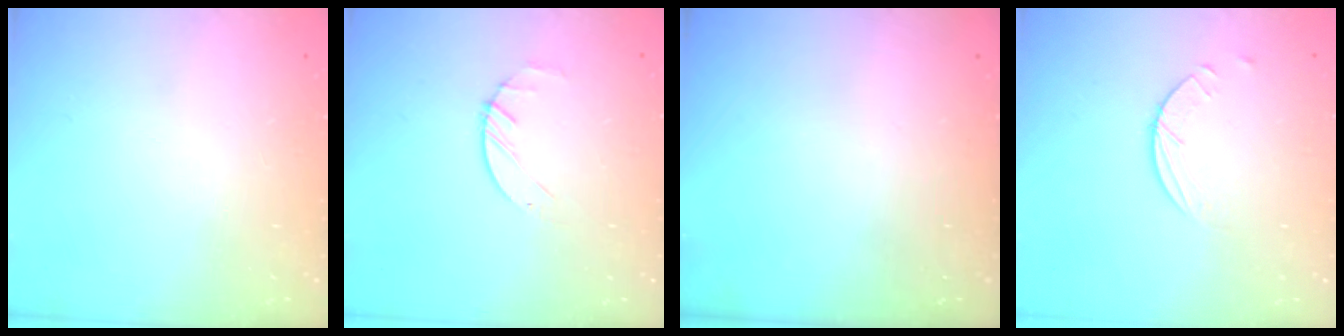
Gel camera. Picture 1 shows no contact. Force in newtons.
{"total": 1.4, "press": 1.3, "slide": 0.2}
{"total": 0.0}
{"total": 2.5, "press": 2.4, "slide": 0.2}